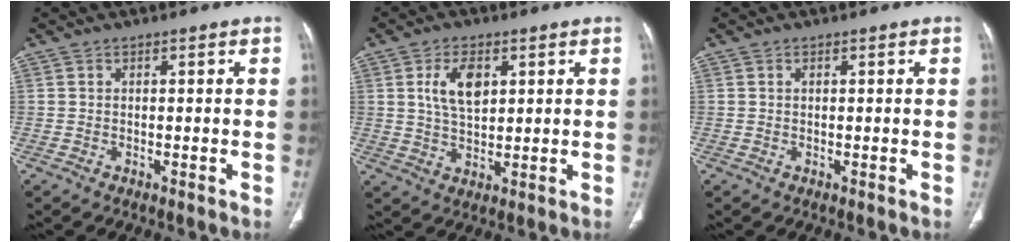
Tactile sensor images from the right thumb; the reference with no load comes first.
{"total": 7.2, "force": [2.4, 3.9, 5.6], "torque": [-0.096, -0.010, 0.050]}
{"total": 0.0}